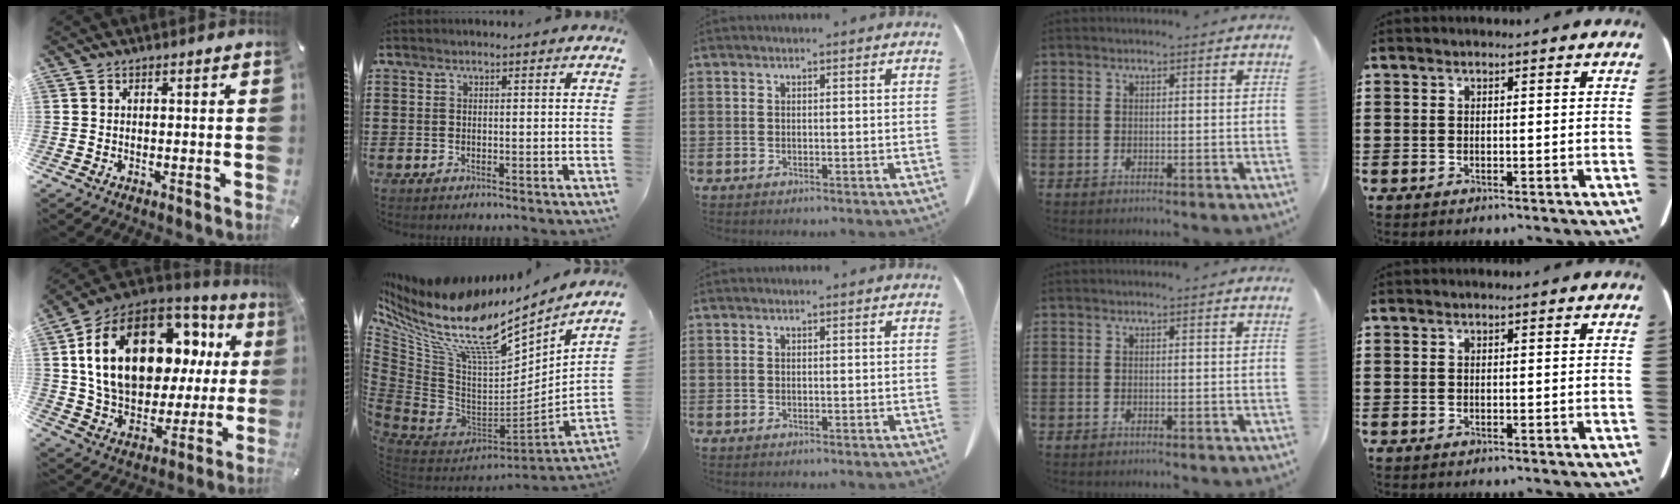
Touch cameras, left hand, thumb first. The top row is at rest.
{"thumb": {"total": 24.9, "force": [9.2, 15.6, 17.1], "torque": [-0.316, -0.036, 0.163]}, "index": {"total": 14.5, "force": [9.3, 5.1, 9.9], "torque": [-0.220, -0.071, 0.150]}}